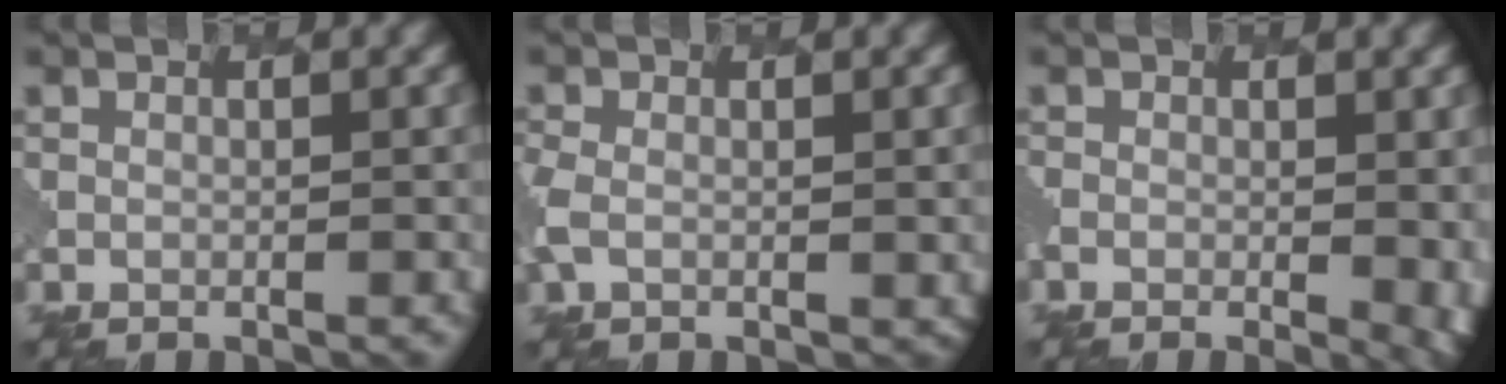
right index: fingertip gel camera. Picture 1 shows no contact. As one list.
[{"total": 3.5, "force": [-0.4, 2.6, 2.3], "torque": [-0.056, -0.007, -0.009]}, {"total": 6.3, "force": [-1.0, 3.3, 5.3], "torque": [-0.062, -0.008, -0.009]}]